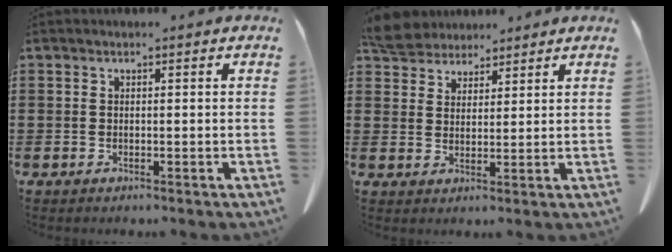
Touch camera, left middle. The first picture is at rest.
{"total": 5.5, "force": [5.1, 1.9, 1.0], "torque": [-0.043, -0.008, 0.096]}